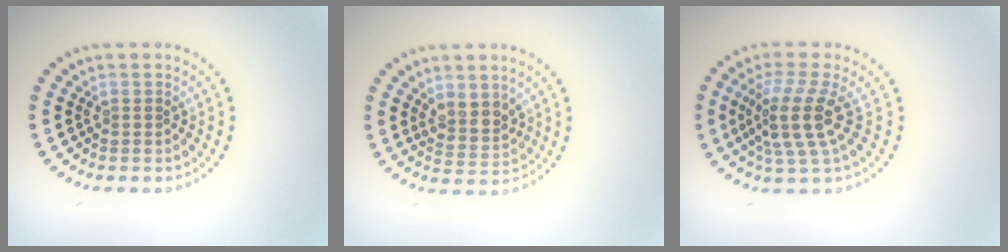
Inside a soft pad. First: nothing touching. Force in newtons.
{"total": 2.4, "press": 2.1, "slide": 1.1}
{"total": 4.4, "press": 3.3, "slide": 2.9}